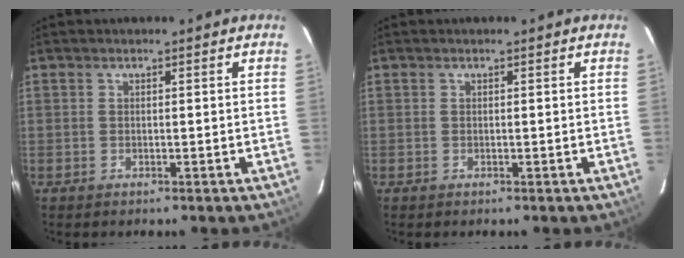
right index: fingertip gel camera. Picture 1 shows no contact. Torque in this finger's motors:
{"motor_torque": [0.00, 0.00, 0.03, 0.00]}